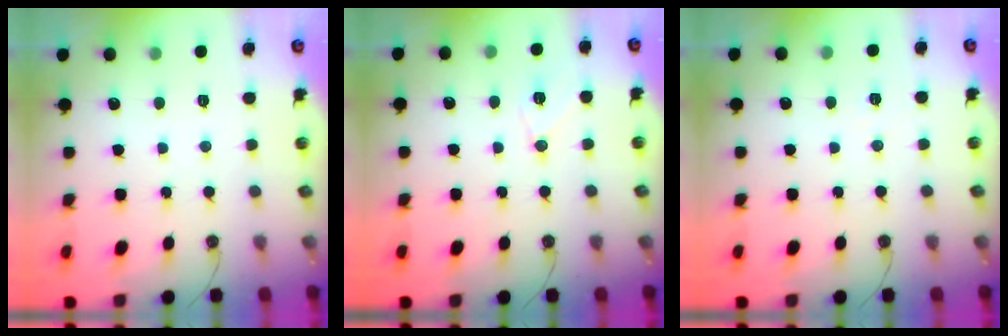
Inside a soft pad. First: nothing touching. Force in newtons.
{"total": 8.3, "press": 8.2, "slide": 1.1}
{"total": 5.1, "press": 2.5, "slide": 4.4}